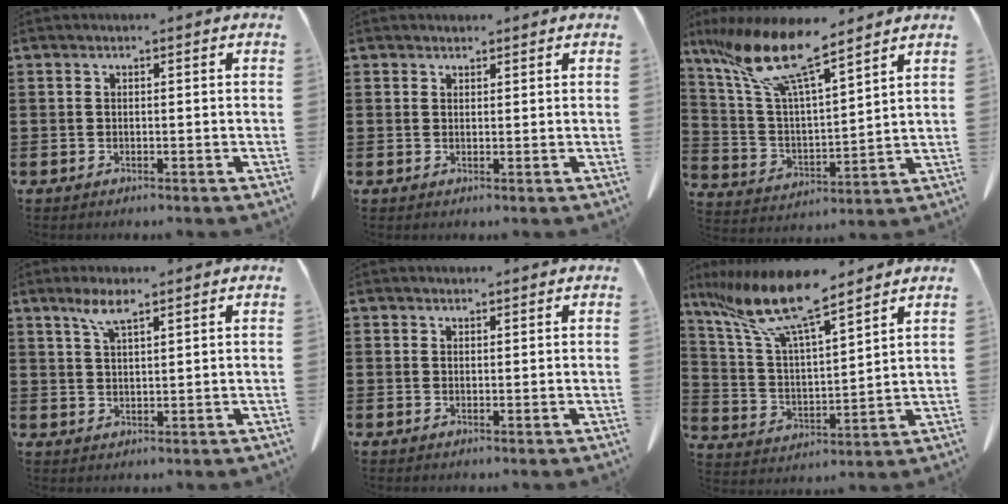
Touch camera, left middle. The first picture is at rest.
{"total": 1.7, "force": [1.5, 0.7, 0.1], "torque": [-0.007, 0.001, 0.032]}
{"total": 12.6, "force": [9.6, 2.0, 7.9], "torque": [-0.201, -0.050, 0.161]}
{"total": 4.1, "force": [2.8, 0.7, 2.9], "torque": [-0.065, 0.003, 0.050]}
{"total": 1.4, "force": [1.2, 0.5, 0.1], "torque": [-0.006, 0.000, 0.026]}
{"total": 11.6, "force": [9.1, 1.0, 7.0], "torque": [-0.182, -0.051, 0.152]}